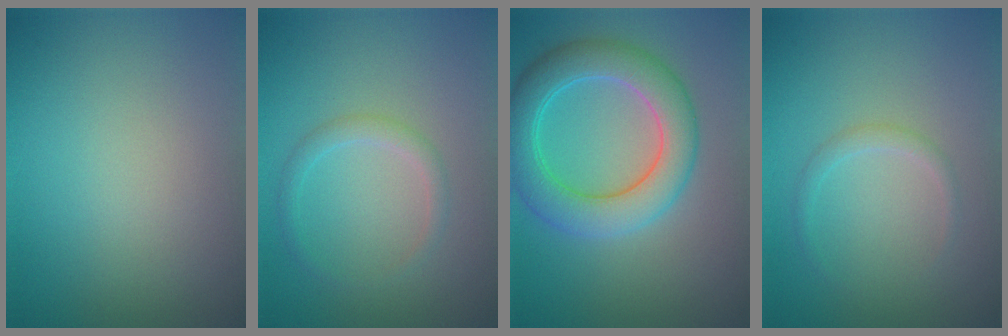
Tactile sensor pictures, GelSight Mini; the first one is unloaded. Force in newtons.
{"total": 1.5, "press": 1.5, "slide": 0.1}
{"total": 6.4, "press": 6.3, "slide": 0.4}
{"total": 1.1, "press": 1.1, "slide": 0.1}